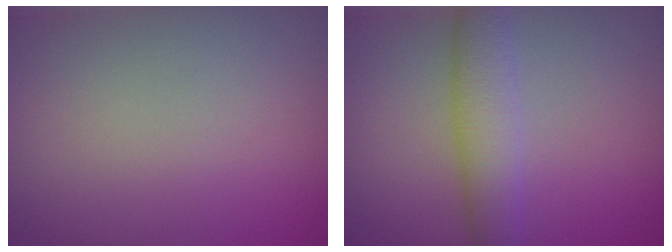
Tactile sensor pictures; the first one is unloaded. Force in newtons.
{"total": 4.1, "press": 4.1, "slide": 0.2}